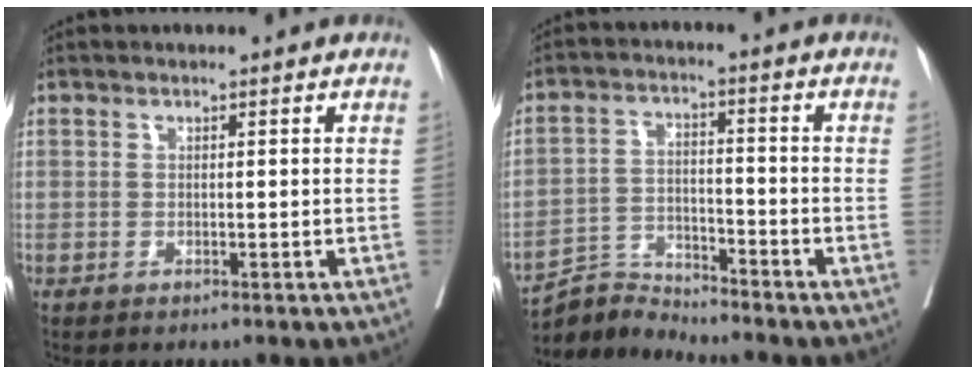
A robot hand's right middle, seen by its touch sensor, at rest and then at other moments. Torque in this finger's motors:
{"motor_torque": [-0.07, 0.11, -0.05, -0.02]}